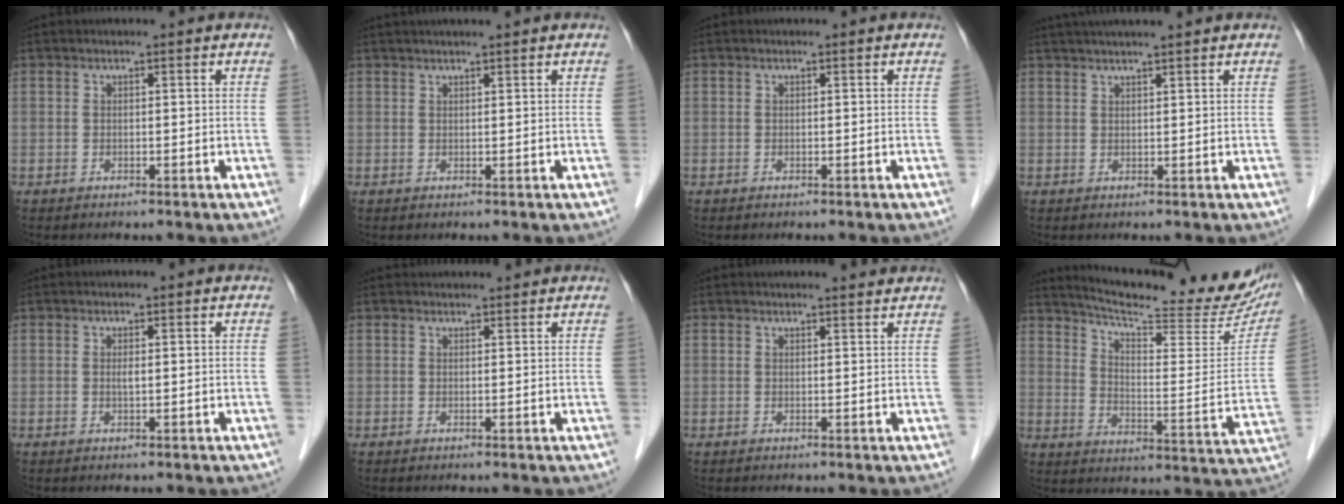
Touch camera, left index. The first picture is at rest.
{"total": 5.6, "force": [4.9, 0.1, 2.8], "torque": [-0.037, 0.032, 0.069]}
{"total": 0.0}
{"total": 8.6, "force": [7.4, 0.2, 4.3], "torque": [-0.066, 0.036, 0.105]}
{"total": 0.7, "force": [0.2, 0.0, 0.7], "torque": [-0.018, -0.001, 0.005]}
{"total": 4.4, "force": [4.3, 0.7, 0.7], "torque": [-0.008, 0.030, 0.055]}
{"total": 4.0, "force": [3.9, 0.2, 0.9], "torque": [-0.016, 0.007, 0.043]}
{"total": 24.1, "force": [21.8, 2.6, 10.1], "torque": [-0.151, -0.061, 0.281]}